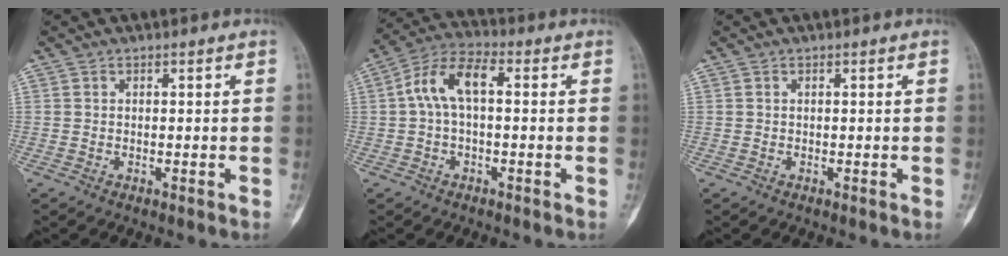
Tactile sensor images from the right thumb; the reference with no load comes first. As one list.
[{"total": 8.8, "force": [0.8, 4.3, 7.6], "torque": [-0.150, 0.033, 0.004]}, {"total": 0.0}]